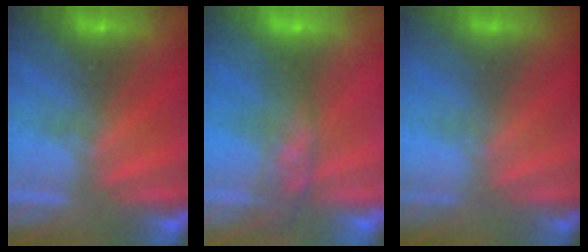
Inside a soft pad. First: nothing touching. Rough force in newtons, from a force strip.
{"total": 7.0}
{"total": 2.4}